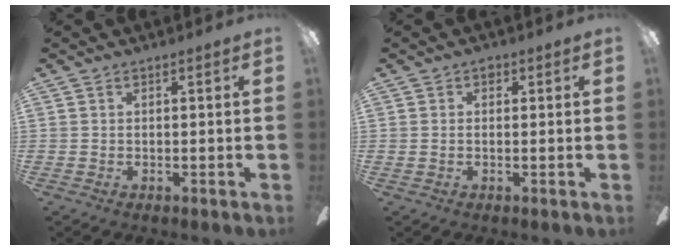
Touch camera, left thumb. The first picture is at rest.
{"total": 1.5, "force": [0.6, 1.0, 0.9], "torque": [-0.011, 0.002, 0.008]}